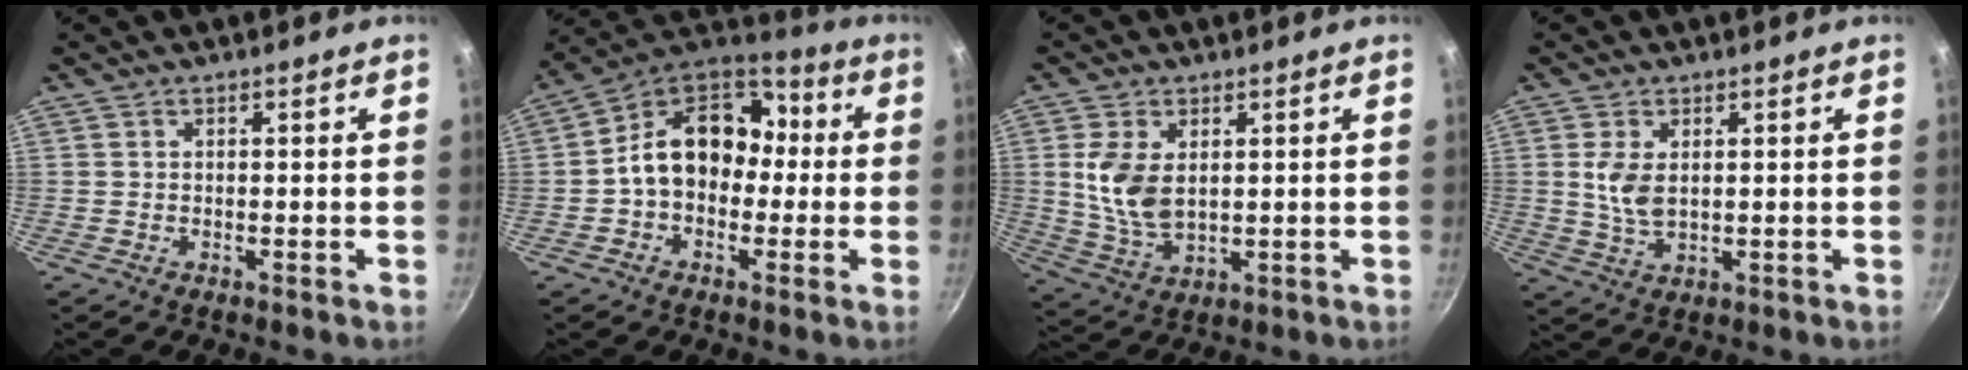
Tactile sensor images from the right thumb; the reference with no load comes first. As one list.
[{"total": 15.7, "force": [-0.3, 11.9, 10.3], "torque": [-0.117, 0.050, -0.028]}, {"total": 9.0, "force": [1.8, 5.3, 7.1], "torque": [-0.141, -0.018, 0.042]}, {"total": 5.3, "force": [1.1, 3.0, 4.3], "torque": [-0.085, -0.009, 0.025]}]